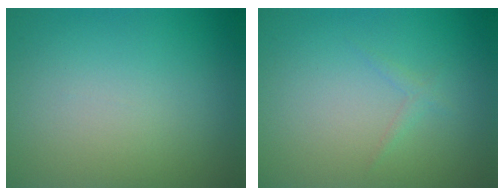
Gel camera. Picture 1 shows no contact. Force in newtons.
{"total": 0.7, "press": 0.7, "slide": 0.0}